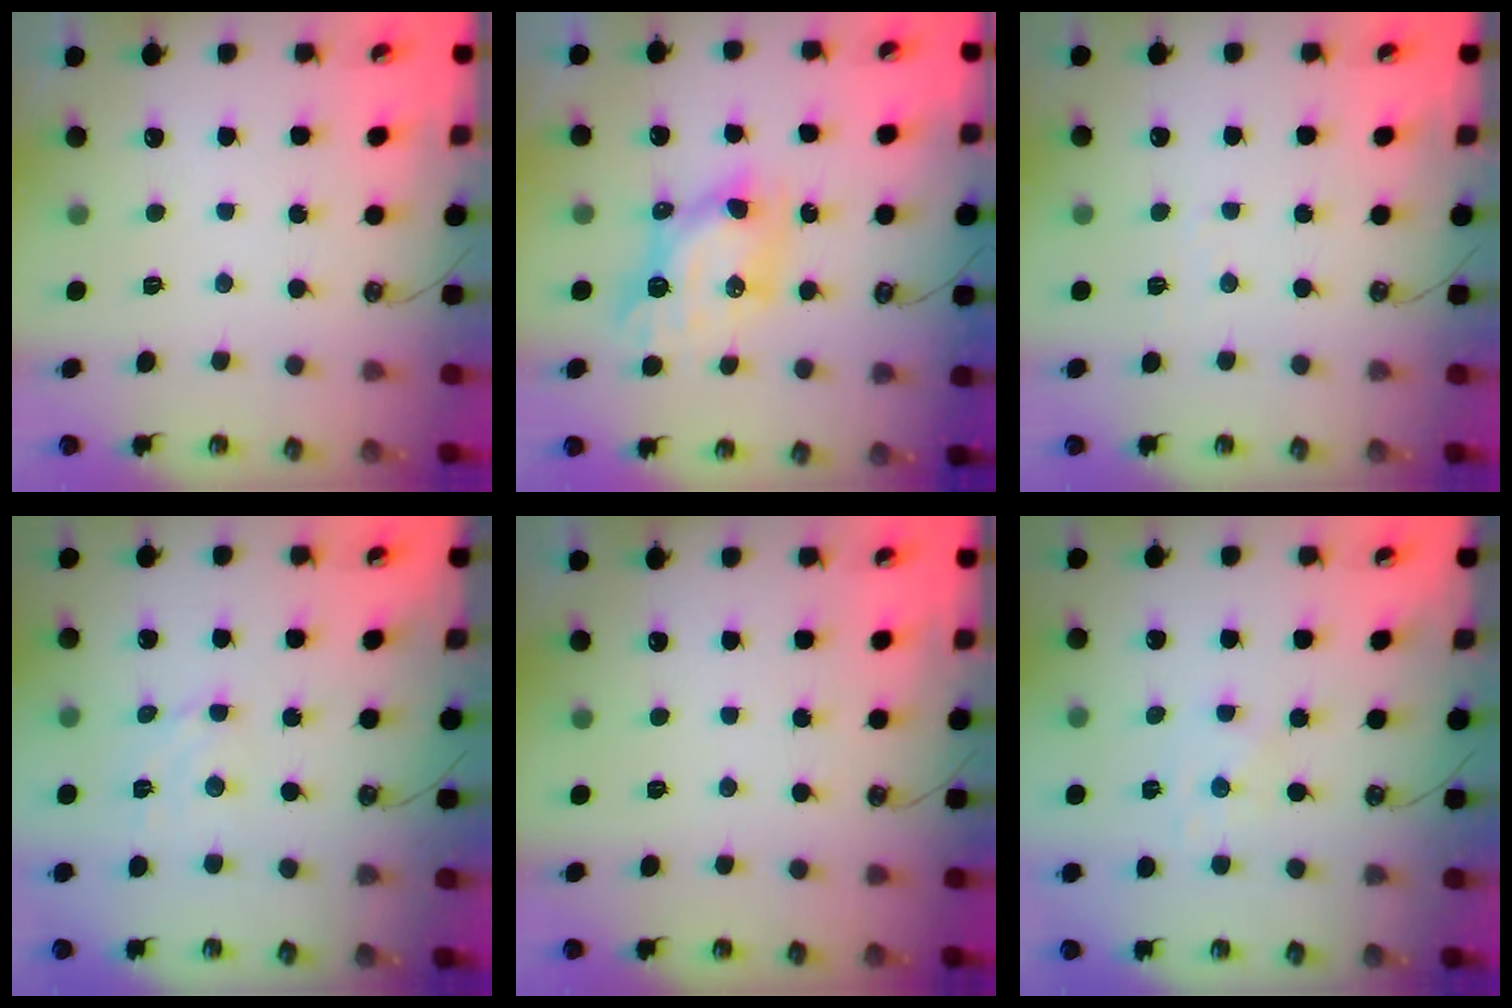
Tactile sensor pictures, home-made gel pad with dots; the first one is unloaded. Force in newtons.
{"total": 8.7, "press": 8.6, "slide": 0.8}
{"total": 4.0, "press": 3.9, "slide": 0.5}
{"total": 2.9, "press": 2.8, "slide": 0.3}
{"total": 0.0}
{"total": 1.5, "press": 1.5, "slide": 0.2}